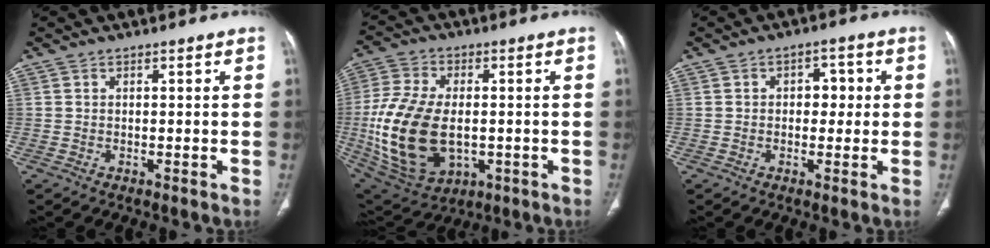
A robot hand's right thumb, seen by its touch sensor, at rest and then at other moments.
{"total": 20.7, "force": [-2.1, 12.5, 16.3], "torque": [-0.331, -0.008, -0.018]}
{"total": 4.7, "force": [0.5, 3.2, 3.4], "torque": [-0.020, 0.007, 0.003]}